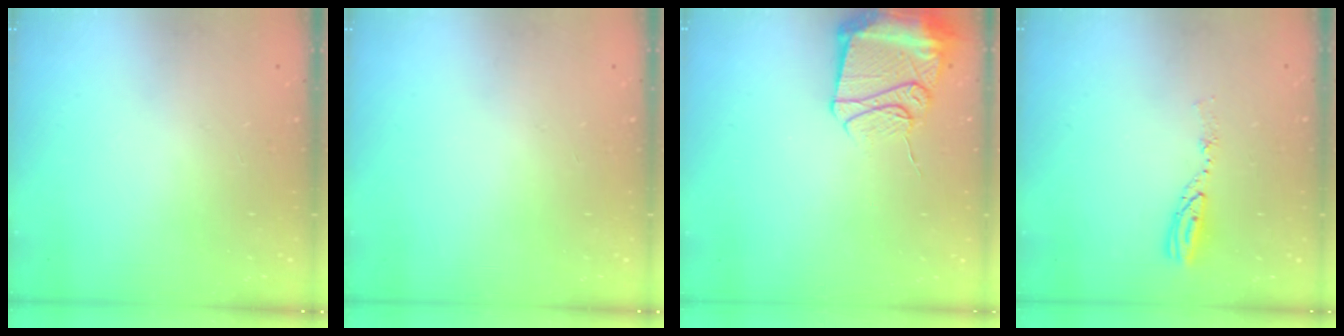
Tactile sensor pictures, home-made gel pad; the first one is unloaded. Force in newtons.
{"total": 0.0}
{"total": 12.8, "press": 12.8, "slide": 1.1}
{"total": 5.2, "press": 5.2, "slide": 0.3}